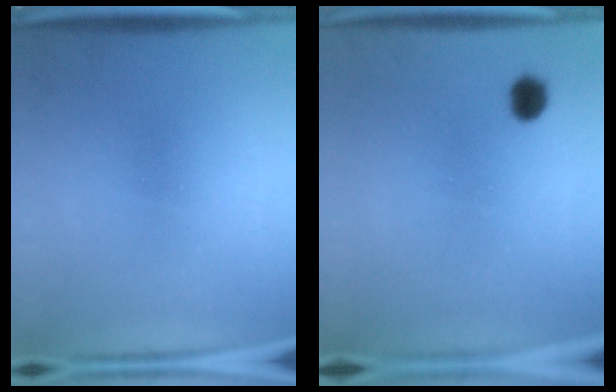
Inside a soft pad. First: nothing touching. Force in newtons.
{"total": 2.7}